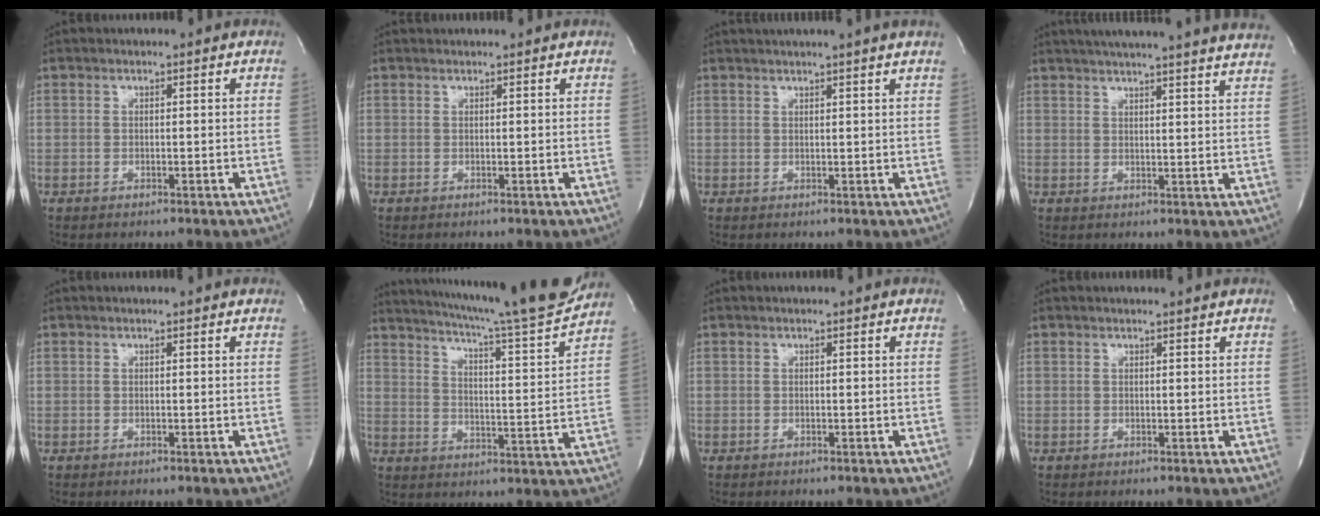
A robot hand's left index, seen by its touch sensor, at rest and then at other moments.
{"total": 1.8, "force": [1.8, 0.1, 0.4], "torque": [-0.006, 0.020, 0.025]}
{"total": 5.9, "force": [5.1, -1.3, 2.7], "torque": [-0.031, 0.017, 0.057]}
{"total": 24.2, "force": [22.1, 0.3, 10.0], "torque": [-0.161, -0.015, 0.271]}
{"total": 0.9, "force": [0.9, 0.0, 0.2], "torque": [-0.009, 0.001, 0.007]}
{"total": 20.6, "force": [18.4, -0.5, 9.1], "torque": [-0.148, -0.048, 0.247]}
{"total": 0.0}
{"total": 1.2, "force": [1.1, -0.3, 0.1], "torque": [-0.010, -0.005, 0.013]}